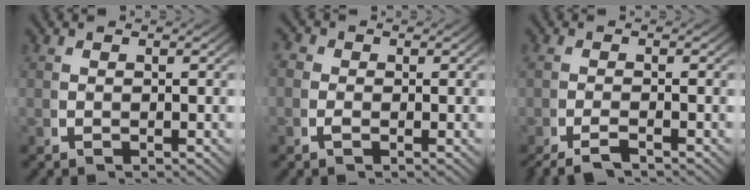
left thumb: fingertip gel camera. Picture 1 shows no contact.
{"total": 1.6, "force": [-0.1, 1.5, 0.5], "torque": [-0.014, -0.006, -0.007]}
{"total": 2.6, "force": [-2.2, 0.4, 1.2], "torque": [-0.030, -0.009, -0.036]}